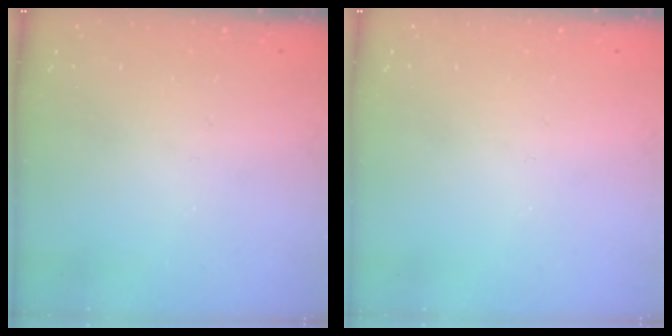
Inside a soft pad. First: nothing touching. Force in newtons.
{"total": 0.0}